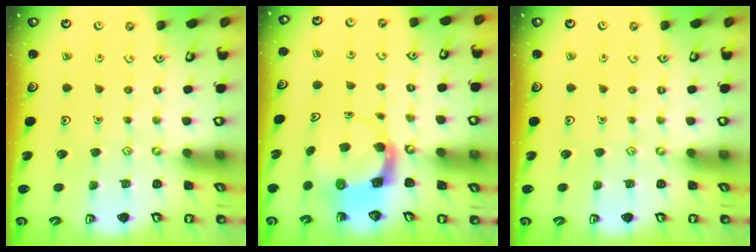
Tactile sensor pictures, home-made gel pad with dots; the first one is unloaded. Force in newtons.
{"total": 3.6, "press": 3.5, "slide": 0.5}
{"total": 0.0}